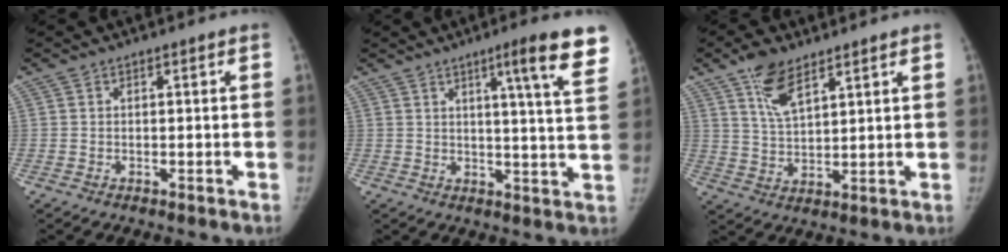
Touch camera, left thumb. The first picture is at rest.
{"total": 11.8, "force": [7.2, 0.2, 9.4], "torque": [-0.117, -0.038, 0.084]}
{"total": 8.1, "force": [5.2, 3.4, 5.2], "torque": [-0.085, -0.027, 0.101]}